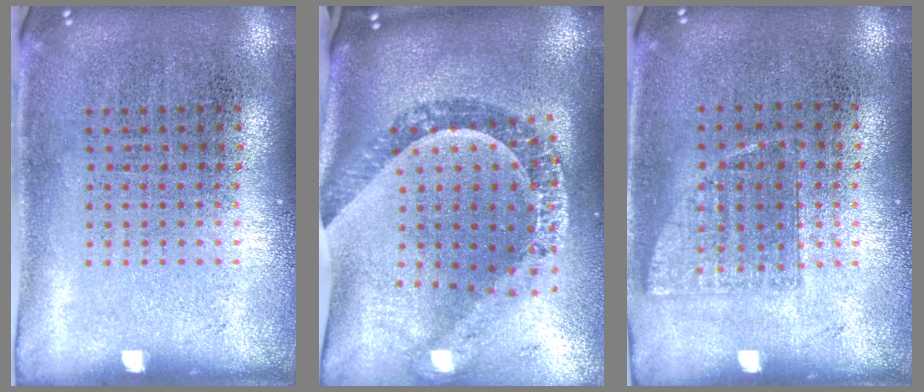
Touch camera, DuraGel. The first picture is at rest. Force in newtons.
{"total": 2.0, "press": 1.8, "slide": 0.9}
{"total": 0.7, "press": 0.7, "slide": 0.2}